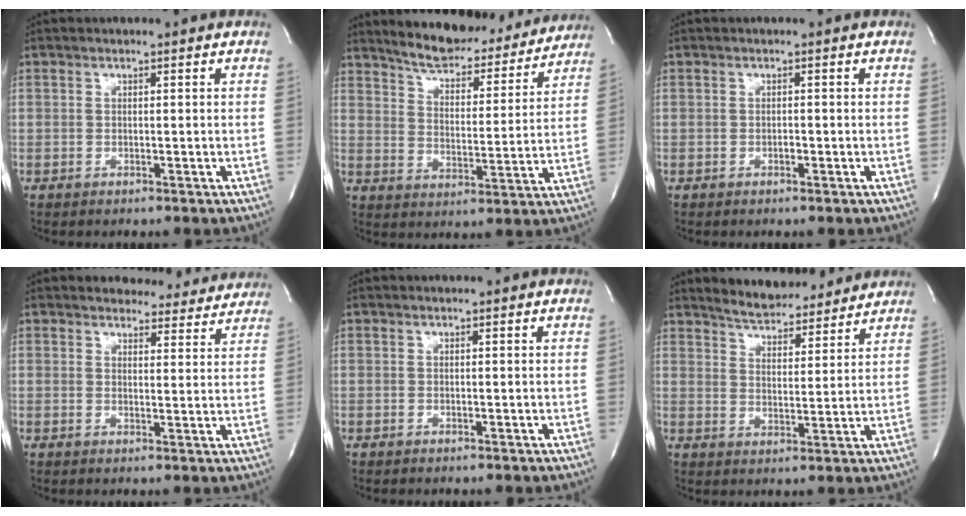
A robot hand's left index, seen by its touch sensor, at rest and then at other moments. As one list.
[{"total": 17.0, "force": [15.7, 4.0, 5.1], "torque": [-0.062, -0.013, 0.216]}, {"total": 0.5, "force": [-0.4, 0.2, 0.3], "torque": [-0.006, -0.001, -0.007]}, {"total": 9.4, "force": [8.9, 2.8, 1.1], "torque": [0.008, -0.010, 0.090]}, {"total": 0.0}, {"total": 10.1, "force": [9.4, 2.3, 2.8], "torque": [-0.043, 0.003, 0.141]}]